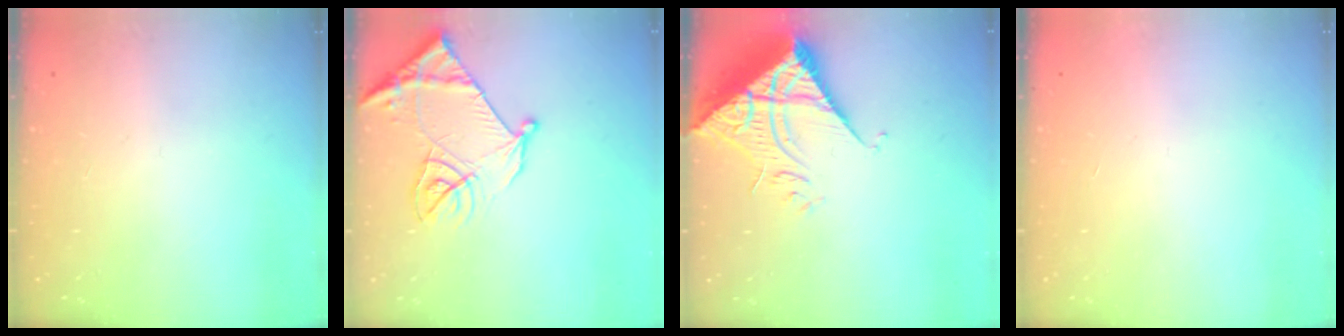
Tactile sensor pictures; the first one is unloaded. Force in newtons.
{"total": 14.4, "press": 14.3, "slide": 1.6}
{"total": 10.7, "press": 10.6, "slide": 1.0}
{"total": 1.7, "press": 1.7, "slide": 0.1}